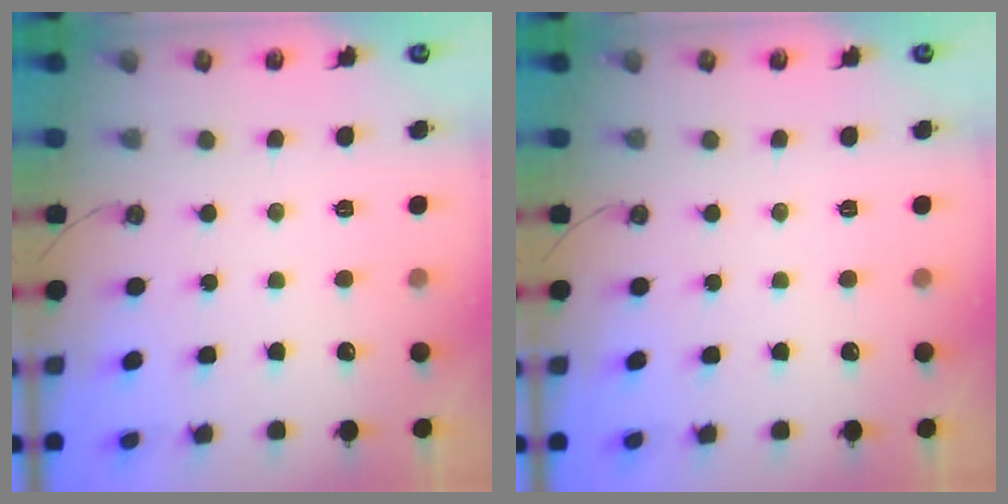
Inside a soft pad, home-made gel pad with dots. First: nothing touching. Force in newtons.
{"total": 0.0}